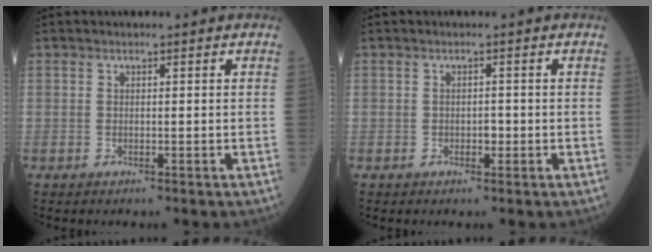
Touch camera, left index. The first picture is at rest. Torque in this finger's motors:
{"motor_torque": [0.13, 0.02, 0.01, 0.00]}